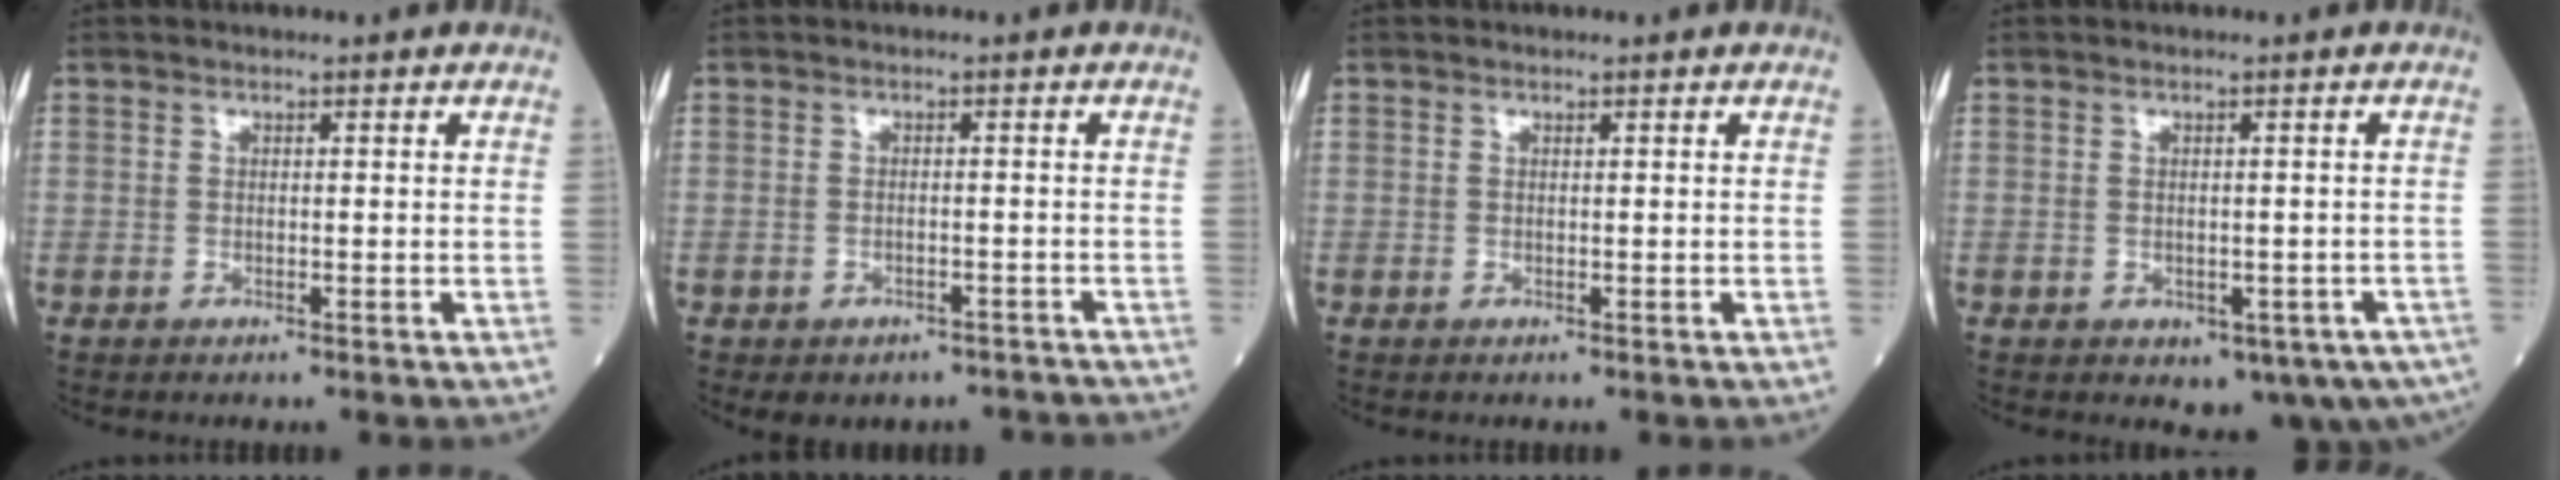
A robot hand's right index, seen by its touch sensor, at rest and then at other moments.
{"total": 5.8, "force": [-4.7, 3.3, 0.9], "torque": [-0.002, 0.022, -0.053]}
{"total": 0.0}
{"total": 7.1, "force": [-4.2, 3.7, 4.4], "torque": [-0.033, 0.009, -0.049]}